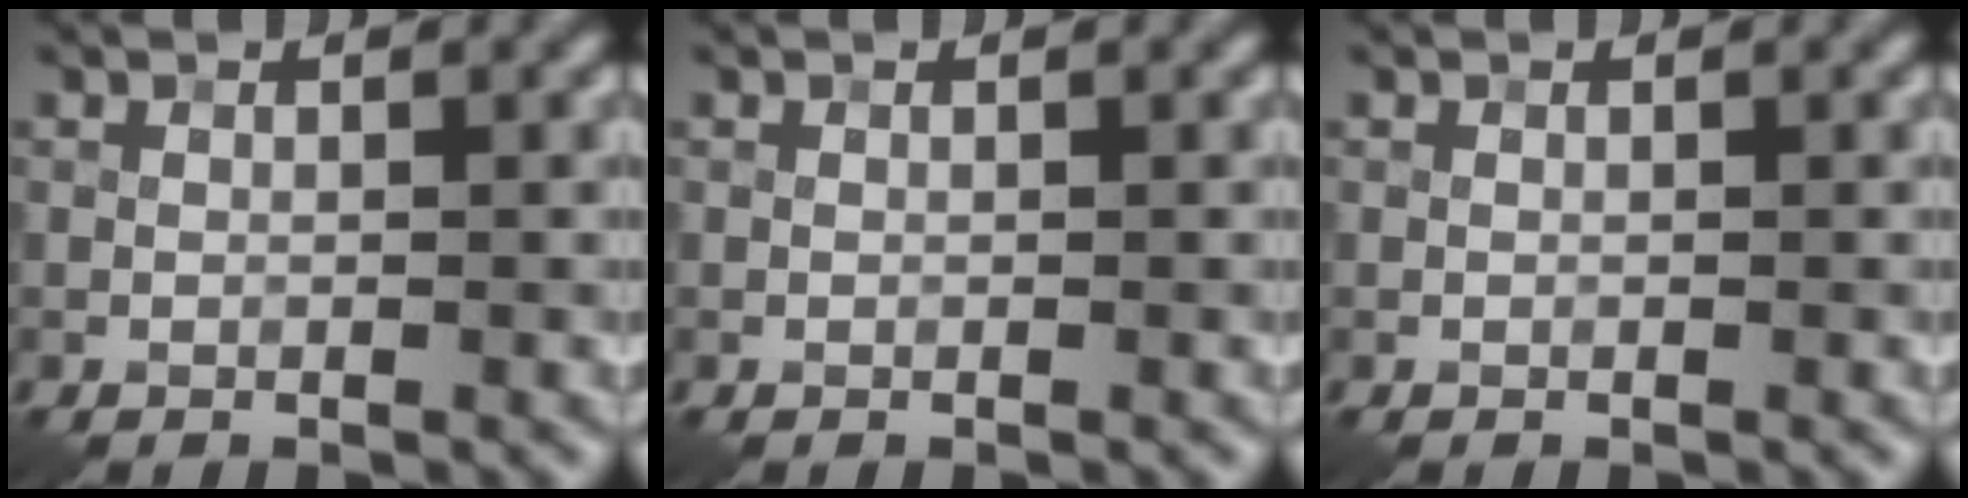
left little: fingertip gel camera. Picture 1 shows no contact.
{"total": 0.0}
{"total": 0.0}